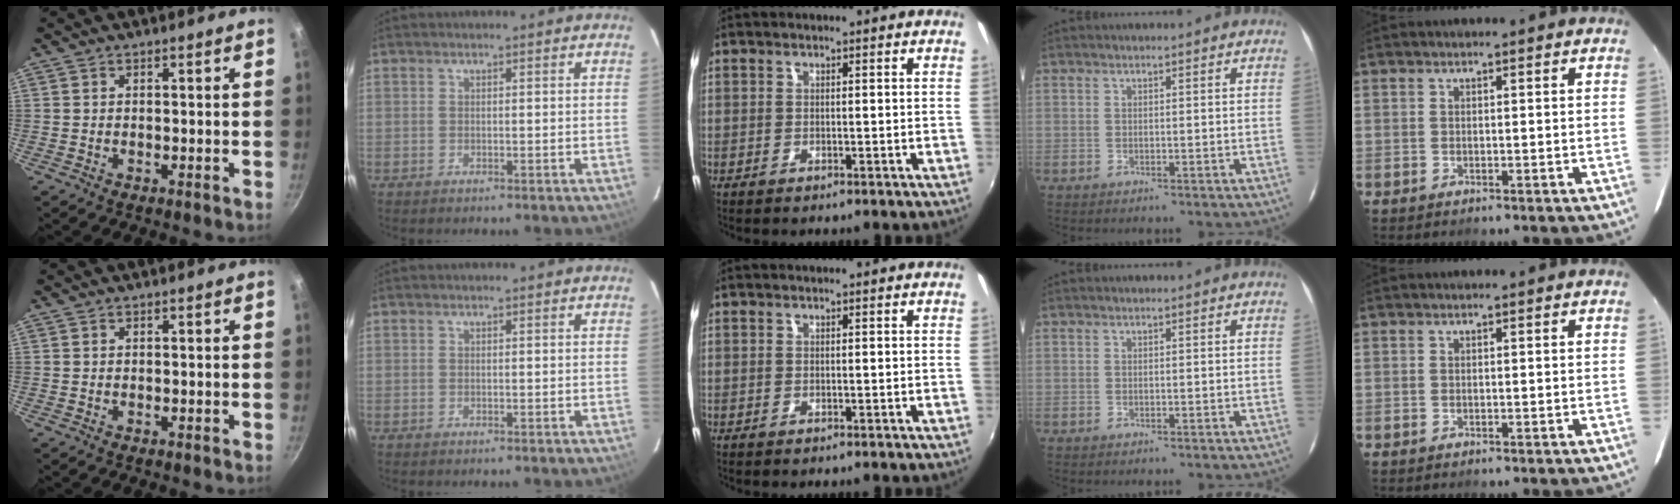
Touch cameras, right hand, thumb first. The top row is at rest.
{}